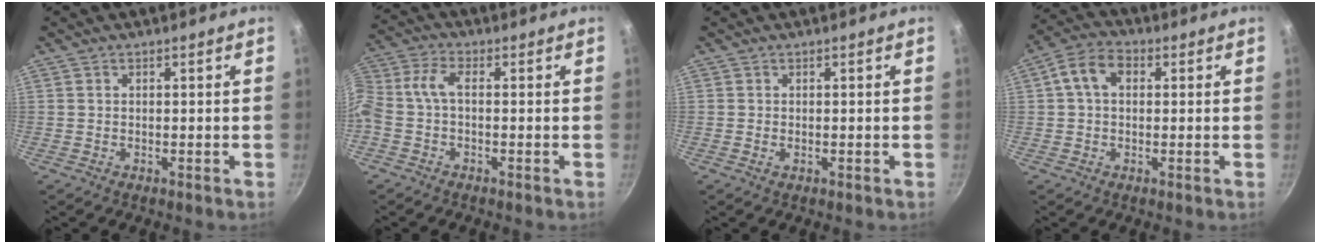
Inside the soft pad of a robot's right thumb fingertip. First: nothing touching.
{"total": 6.4, "force": [-0.8, 3.4, 5.3], "torque": [-0.133, 0.028, -0.032]}
{"total": 0.7, "force": [-0.2, 0.4, 0.6], "torque": [-0.011, 0.000, -0.003]}
{"total": 4.9, "force": [0.9, 3.4, 3.4], "torque": [-0.065, 0.014, 0.008]}